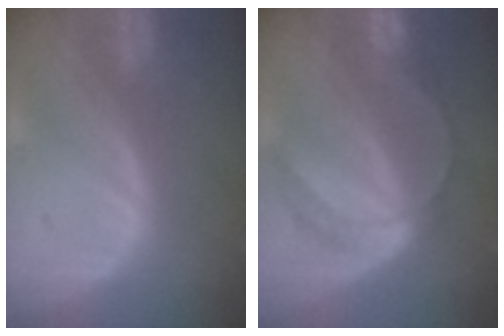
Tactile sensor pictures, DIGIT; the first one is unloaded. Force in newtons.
{"total": 7.4, "press": 6.2, "slide": 4.0}